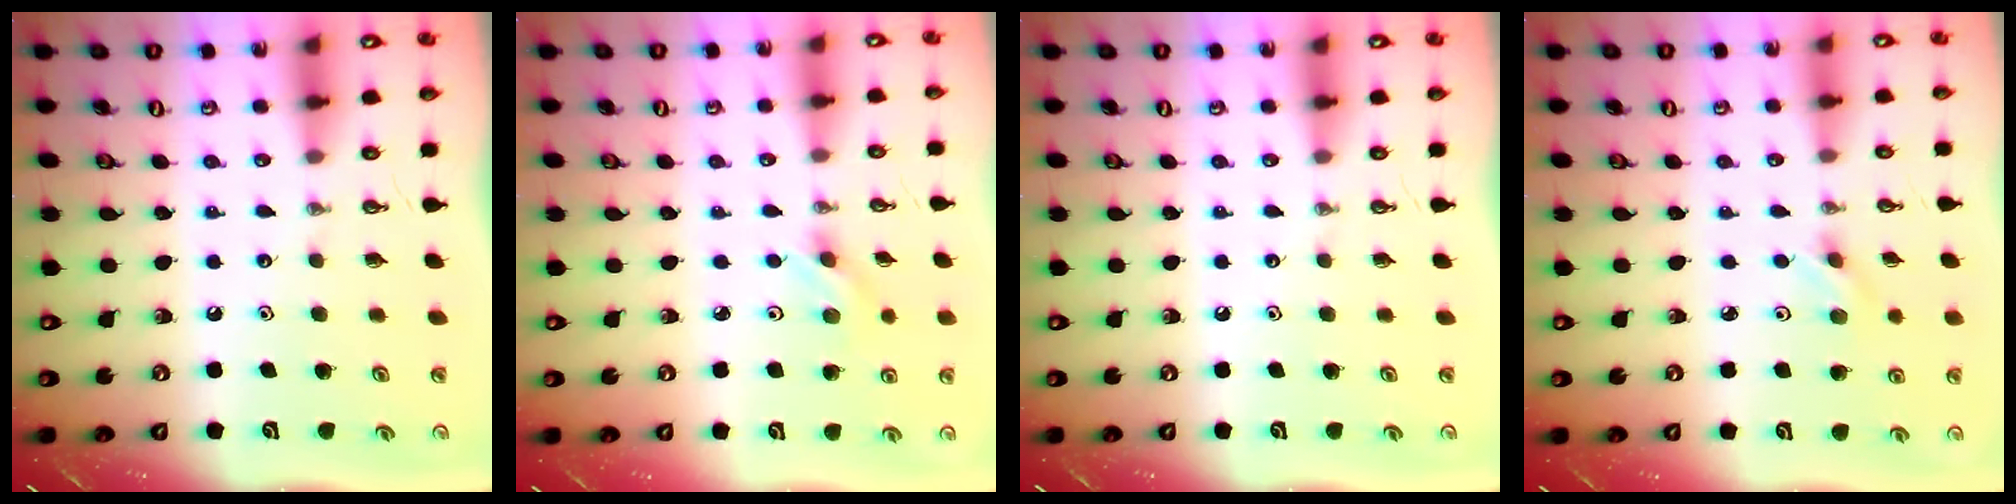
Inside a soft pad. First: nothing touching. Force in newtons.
{"total": 2.9, "press": 2.6, "slide": 1.4}
{"total": 0.0}
{"total": 3.4, "press": 3.1, "slide": 1.3}